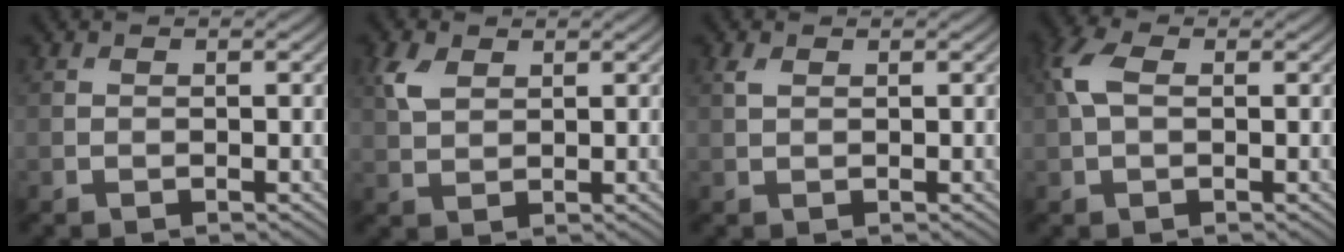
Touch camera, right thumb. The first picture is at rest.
{"total": 3.5, "force": [1.7, 2.1, 2.2], "torque": [-0.057, 0.005, 0.034]}
{"total": 1.2, "force": [0.7, 0.7, 0.8], "torque": [-0.024, 0.003, 0.014]}
{"total": 4.1, "force": [0.9, 2.4, 3.2], "torque": [-0.085, 0.013, 0.011]}